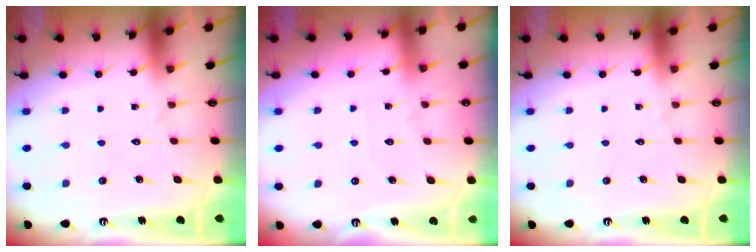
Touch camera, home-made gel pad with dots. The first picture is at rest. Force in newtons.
{"total": 2.7, "press": 2.7, "slide": 0.4}
{"total": 0.0}